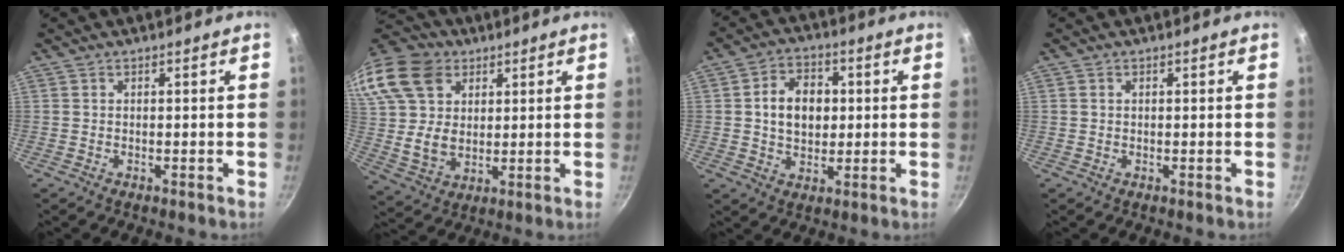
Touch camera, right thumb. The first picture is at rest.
{"total": 23.1, "force": [10.3, 16.7, 12.1], "torque": [-0.268, 0.006, 0.199]}
{"total": 9.5, "force": [0.9, 7.1, 6.2], "torque": [-0.078, 0.009, 0.012]}
{"total": 0.7, "force": [0.2, 0.5, 0.4], "torque": [-0.005, 0.004, 0.003]}